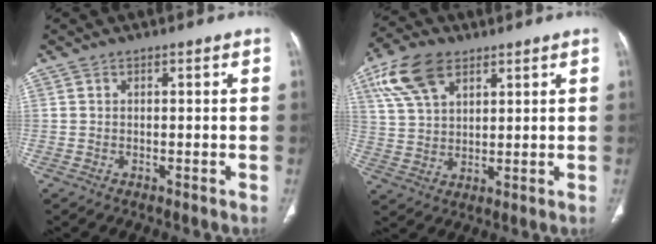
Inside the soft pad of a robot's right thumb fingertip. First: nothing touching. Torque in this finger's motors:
{"motor_torque": [-0.67, 0.86, -0.34, 0.15, 0.03]}